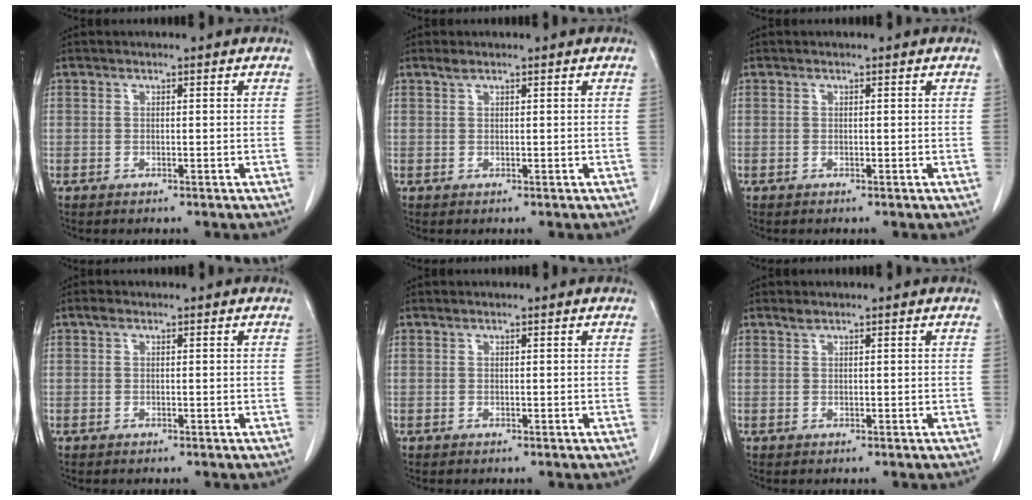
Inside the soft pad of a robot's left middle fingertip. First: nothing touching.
{"total": 0.8, "force": [0.7, 0.1, 0.4], "torque": [-0.015, 0.004, 0.016]}
{"total": 0.0}
{"total": 0.7, "force": [0.4, 0.4, 0.4], "torque": [-0.011, 0.010, 0.006]}
{"total": 0.0}
{"total": 0.7, "force": [0.6, 0.1, 0.2], "torque": [-0.011, 0.002, 0.015]}